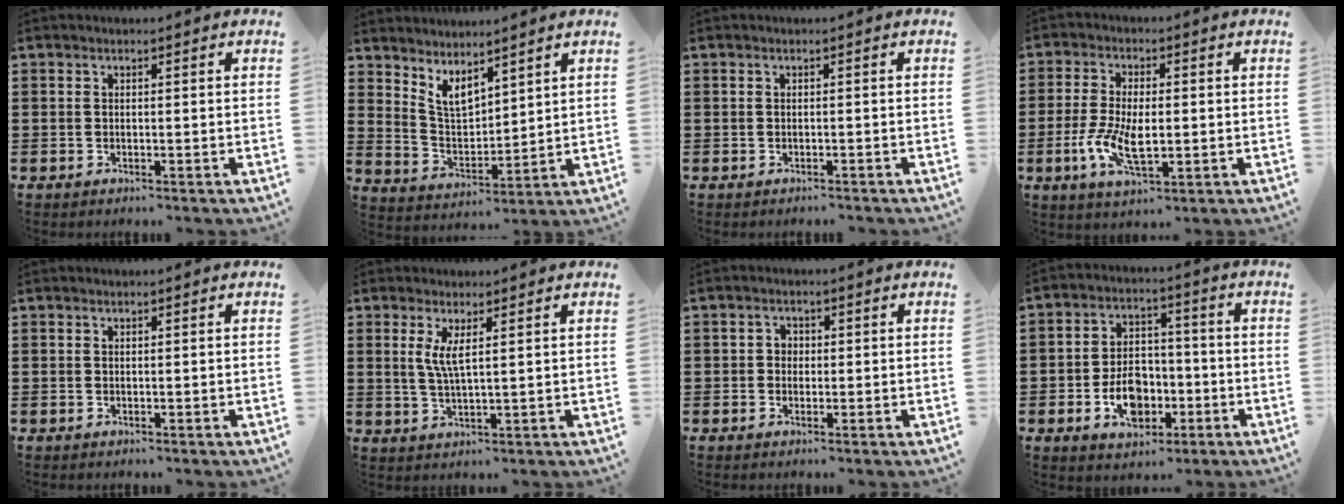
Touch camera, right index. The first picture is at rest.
{"total": 5.4, "force": [4.6, 1.9, 2.1], "torque": [-0.058, -0.017, 0.086]}
{"total": 0.6, "force": [-0.6, 0.0, 0.0], "torque": [-0.001, -0.001, -0.012]}
{"total": 7.4, "force": [-1.2, 3.3, 6.5], "torque": [-0.140, -0.004, -0.024]}
{"total": 0.0}
{"total": 3.7, "force": [1.4, 0.6, 3.3], "torque": [-0.072, -0.002, 0.022]}
{"total": 1.5, "force": [-0.2, 1.3, 0.5], "torque": [-0.015, 0.006, -0.007]}
{"total": 7.5, "force": [-2.5, 5.3, 4.7], "torque": [-0.079, 0.003, -0.046]}